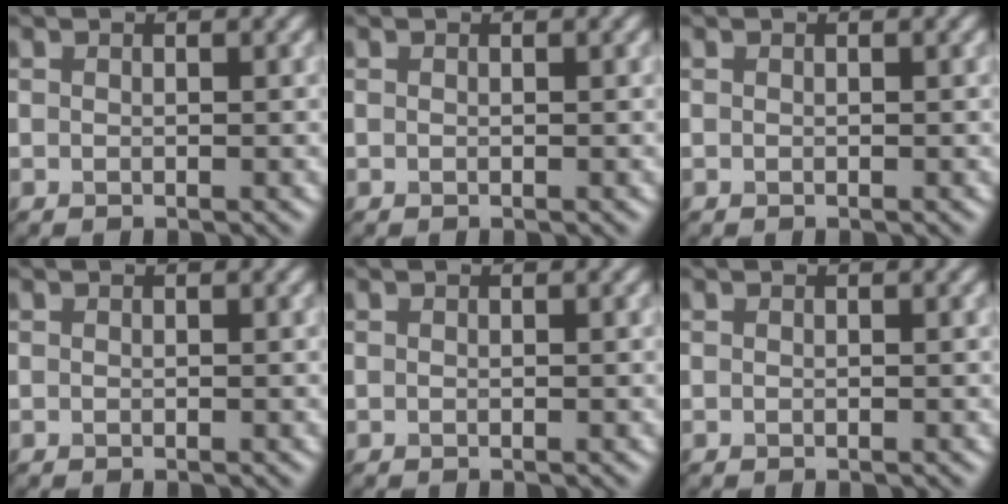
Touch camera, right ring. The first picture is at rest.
{"total": 0.0}
{"total": 0.0}
{"total": 0.0}
{"total": 0.0}
{"total": 0.0}